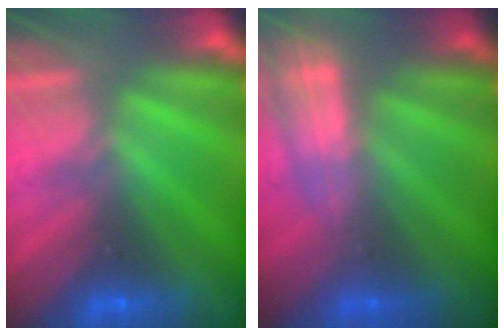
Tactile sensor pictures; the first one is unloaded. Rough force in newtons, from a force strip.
{"total": 2.6}